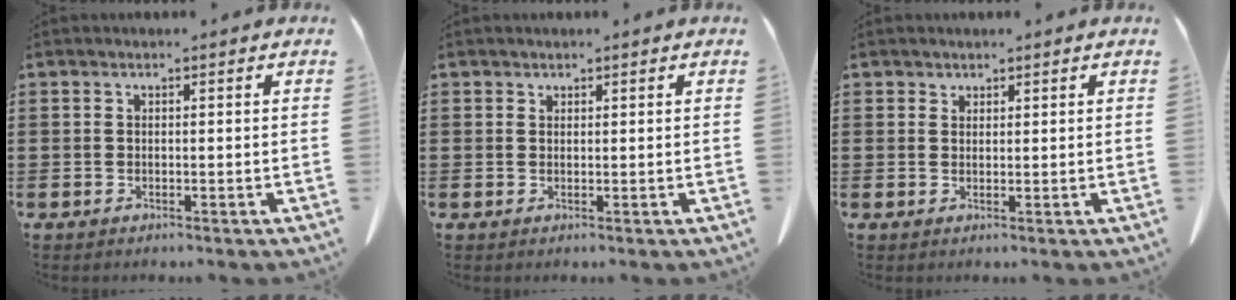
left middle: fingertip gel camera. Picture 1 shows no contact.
{"total": 0.8, "force": [0.7, 0.3, 0.0], "torque": [-0.004, -0.001, 0.014]}
{"total": 1.2, "force": [1.1, 0.5, 0.0], "torque": [-0.004, 0.000, 0.023]}